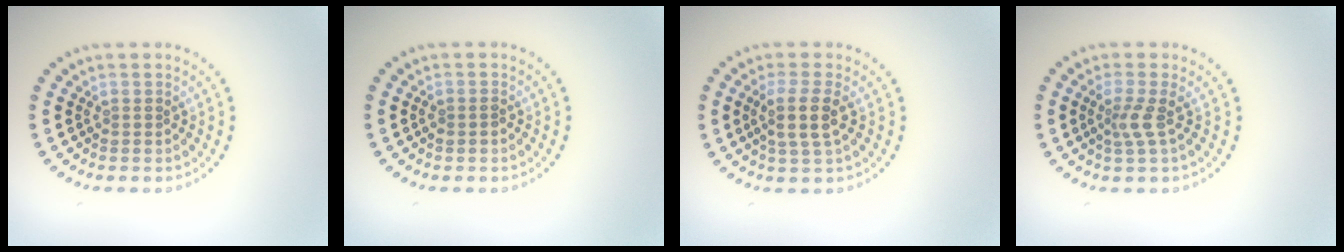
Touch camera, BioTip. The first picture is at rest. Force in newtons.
{"total": 0.8, "press": 0.7, "slide": 0.2}
{"total": 2.8, "press": 2.6, "slide": 1.2}
{"total": 2.0, "press": 1.3, "slide": 1.5}